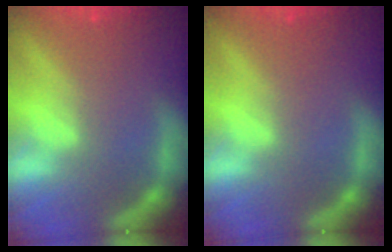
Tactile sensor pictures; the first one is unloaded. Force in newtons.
{"total": 0.0}